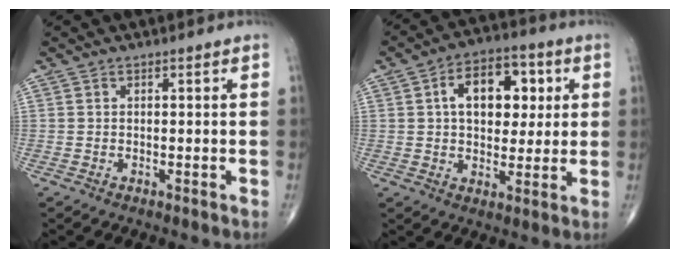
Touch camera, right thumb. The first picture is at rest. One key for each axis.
{"total": 13.2, "fx": 3.1, "fy": 8.3, "fz": 9.8, "tx": -0.107, "ty": 0.008, "tz": 0.044}